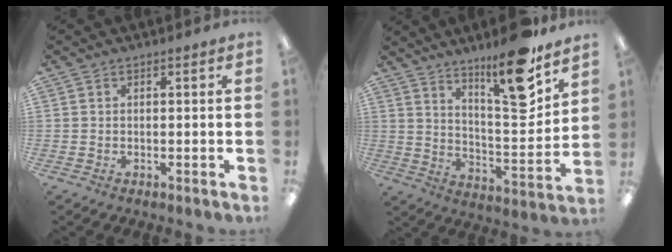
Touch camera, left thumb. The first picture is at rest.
{"total": 17.3, "force": [12.8, 3.3, 11.1], "torque": [-0.176, -0.089, 0.203]}